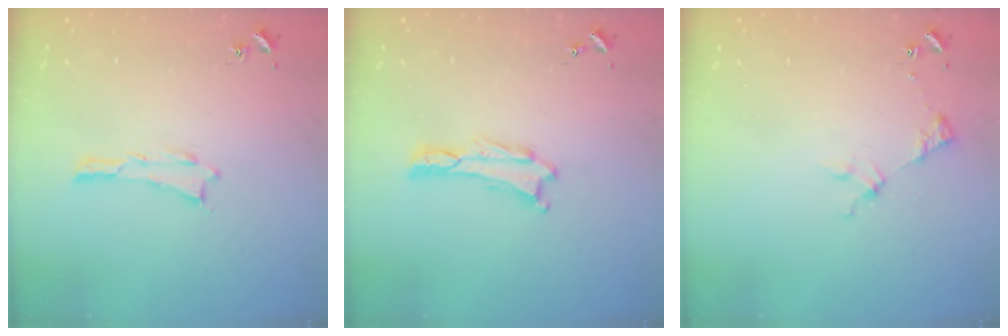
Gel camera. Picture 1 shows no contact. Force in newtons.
{"total": 0.0}
{"total": 2.9, "press": 2.9, "slide": 0.4}